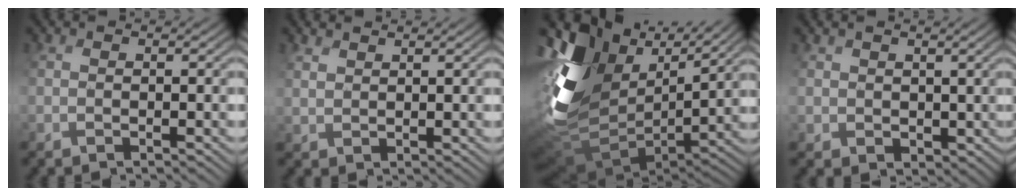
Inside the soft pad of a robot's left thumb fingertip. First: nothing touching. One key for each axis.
{"total": 2.2, "fx": 1.9, "fy": -0.1, "fz": -1.1, "tx": 0.013, "ty": 0.000, "tz": 0.039}
{"total": 11.9, "fx": 2.9, "fy": 8.3, "fz": 8.0, "tx": -0.228, "ty": -0.010, "tz": 0.069}
{"total": 2.7, "fx": 1.2, "fy": 0.6, "fz": -2.4, "tx": 0.028, "ty": -0.006, "tz": 0.030}